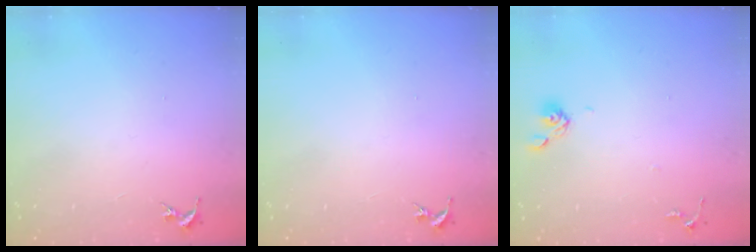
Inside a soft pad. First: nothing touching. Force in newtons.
{"total": 0.0}
{"total": 6.3, "press": 6.2, "slide": 1.1}